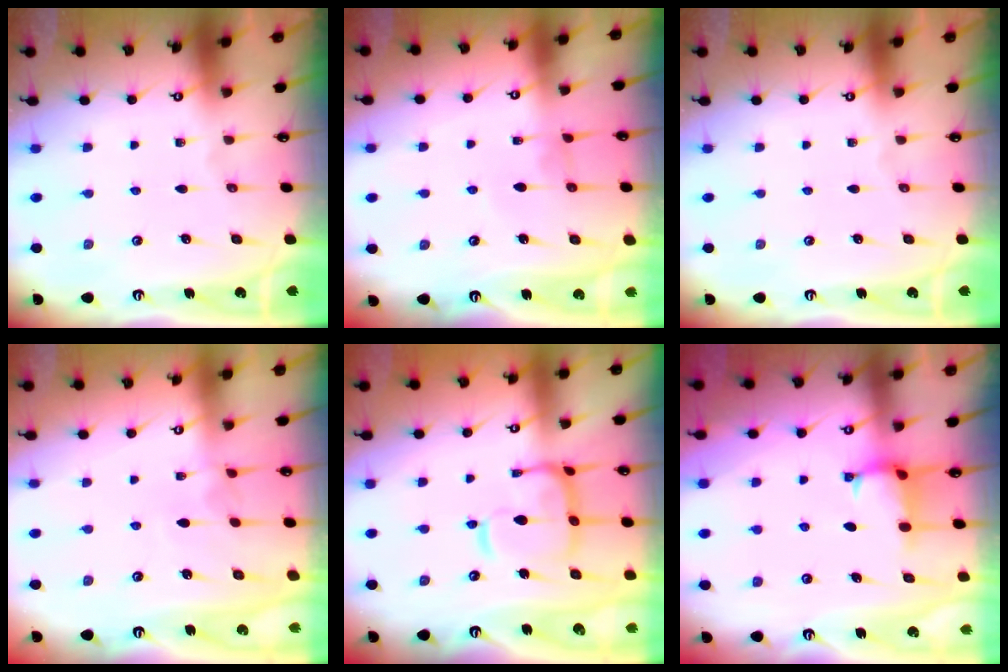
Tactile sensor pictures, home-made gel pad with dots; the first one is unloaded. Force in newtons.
{"total": 0.7, "press": 0.6, "slide": 0.3}
{"total": 0.0}
{"total": 3.4, "press": 3.4, "slide": 0.1}
{"total": 9.1, "press": 9.1, "slide": 1.2}
{"total": 1.3, "press": 1.2, "slide": 0.3}